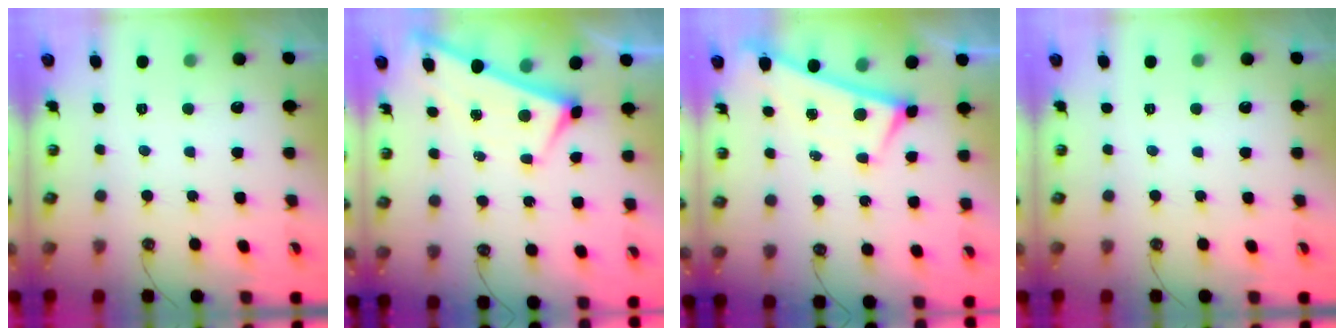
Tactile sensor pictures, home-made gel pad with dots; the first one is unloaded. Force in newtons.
{"total": 1.7, "press": 1.7, "slide": 0.1}
{"total": 0.0}
{"total": 0.0}